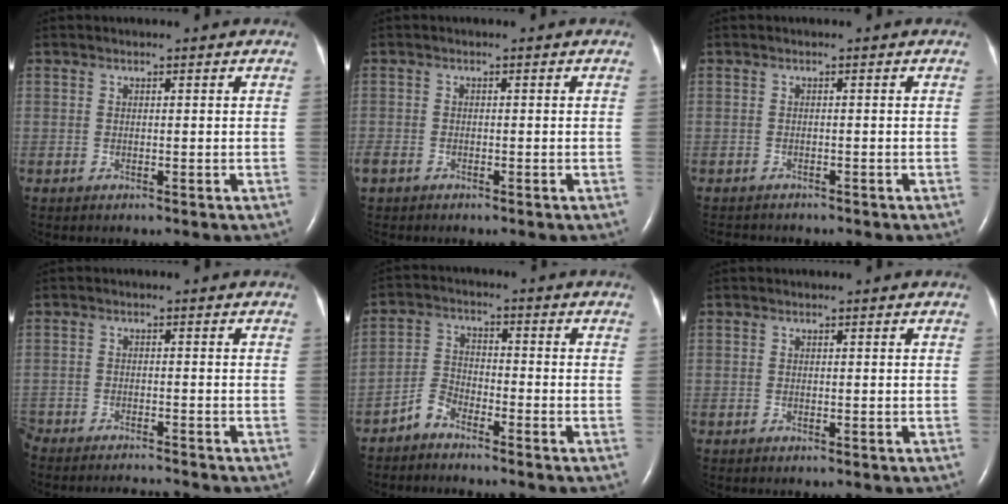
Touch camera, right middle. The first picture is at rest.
{"total": 2.5, "force": [-1.9, 1.4, 0.9], "torque": [-0.023, -0.002, -0.033]}
{"total": 3.4, "force": [-3.1, 1.1, 0.9], "torque": [-0.012, -0.006, -0.041]}
{"total": 8.0, "force": [-7.8, 0.0, 1.7], "torque": [-0.026, -0.008, -0.124]}
{"total": 3.7, "force": [-3.2, 1.3, 1.1], "torque": [-0.026, -0.004, -0.066]}
{"total": 0.0}